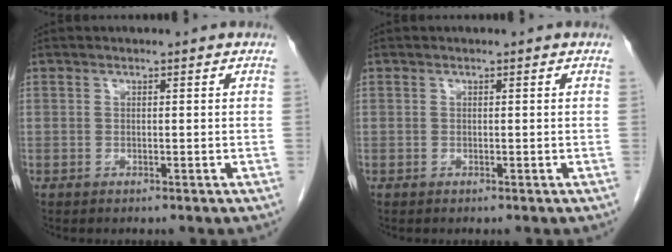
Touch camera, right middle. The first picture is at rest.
{"total": 0.0}